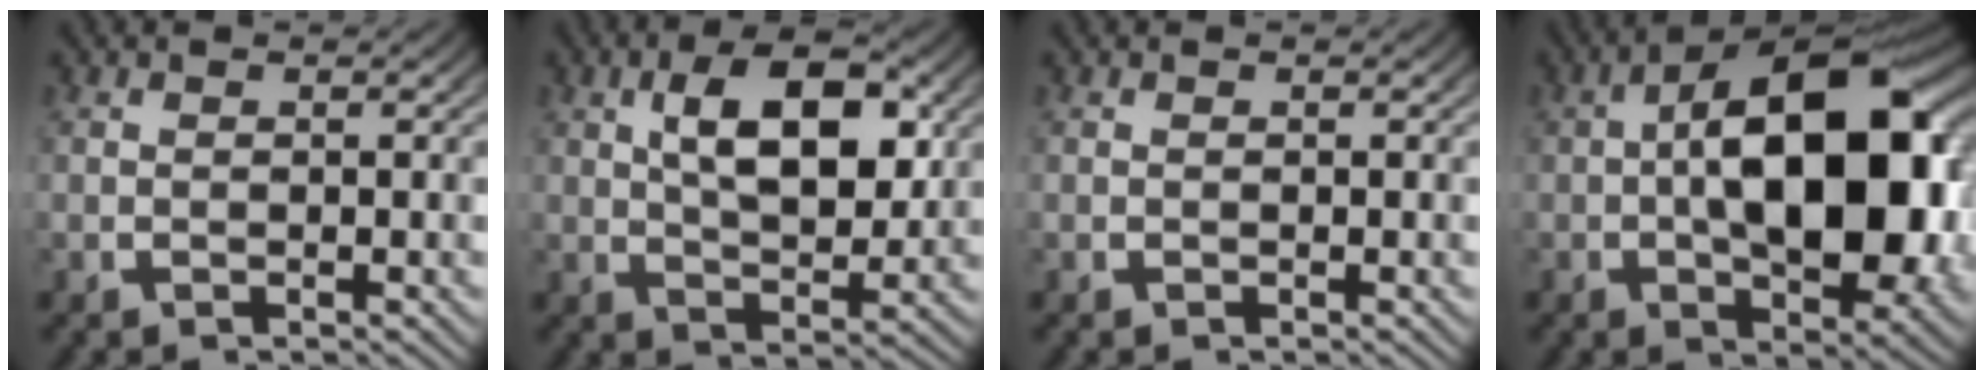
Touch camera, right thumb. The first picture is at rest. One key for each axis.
{"total": 7.6, "fx": 0.9, "fy": 3.8, "fz": 6.5, "tx": -0.112, "ty": -0.006, "tz": 0.019}
{"total": 0.0}
{"total": 18.0, "fx": -0.7, "fy": 9.9, "fz": 15.0, "tx": -0.230, "ty": -0.033, "tz": 0.000}